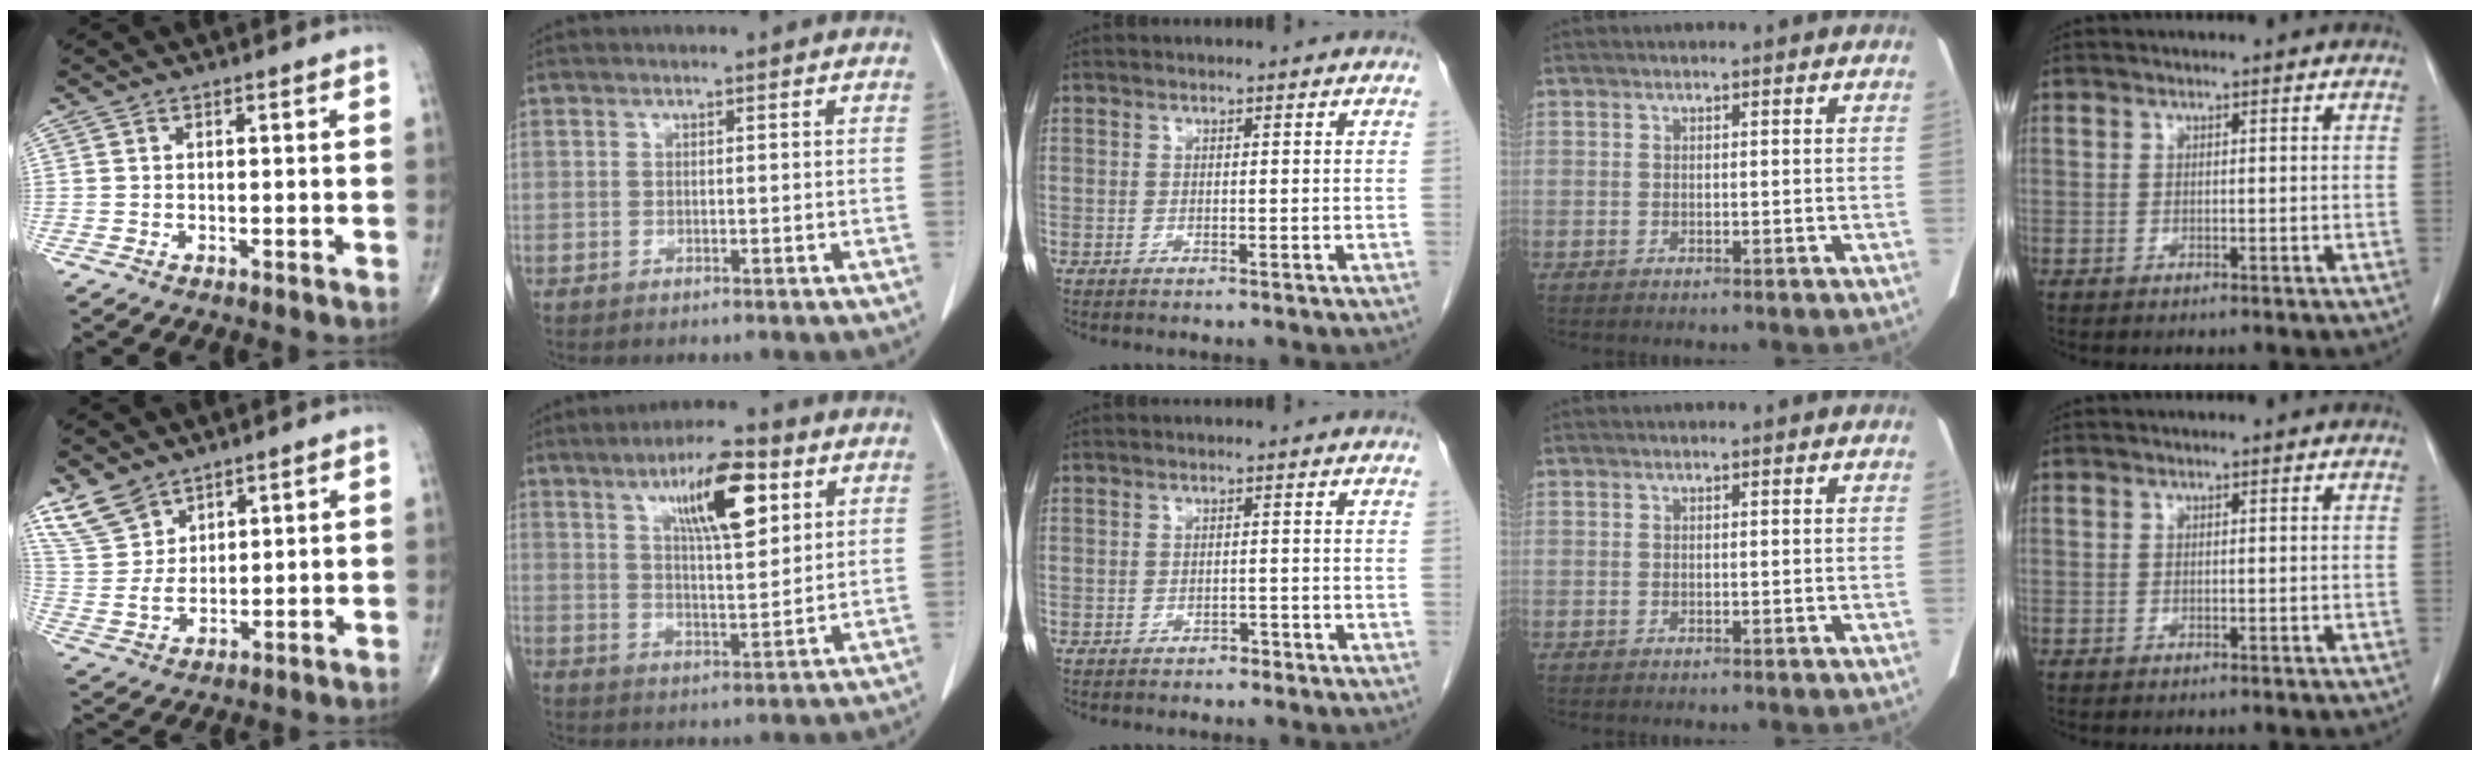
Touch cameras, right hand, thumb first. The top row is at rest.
{"thumb": {"total": 8.1, "force": [6.0, 4.5, 2.9], "torque": [-0.053, -0.020, 0.134]}, "index": {"total": 11.1, "force": [5.2, 2.5, 9.5], "torque": [-0.163, 0.006, 0.088]}, "middle": {"total": 1.1, "force": [-0.9, 0.5, 0.3], "torque": [-0.009, 0.001, -0.013]}}